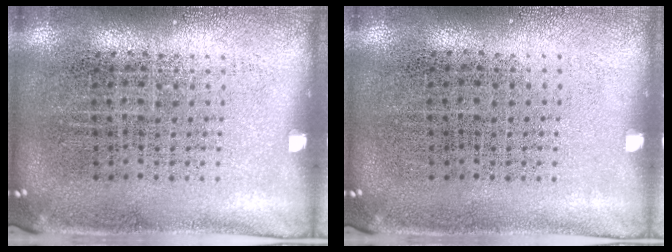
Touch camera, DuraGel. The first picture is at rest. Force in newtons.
{"total": 0.0}